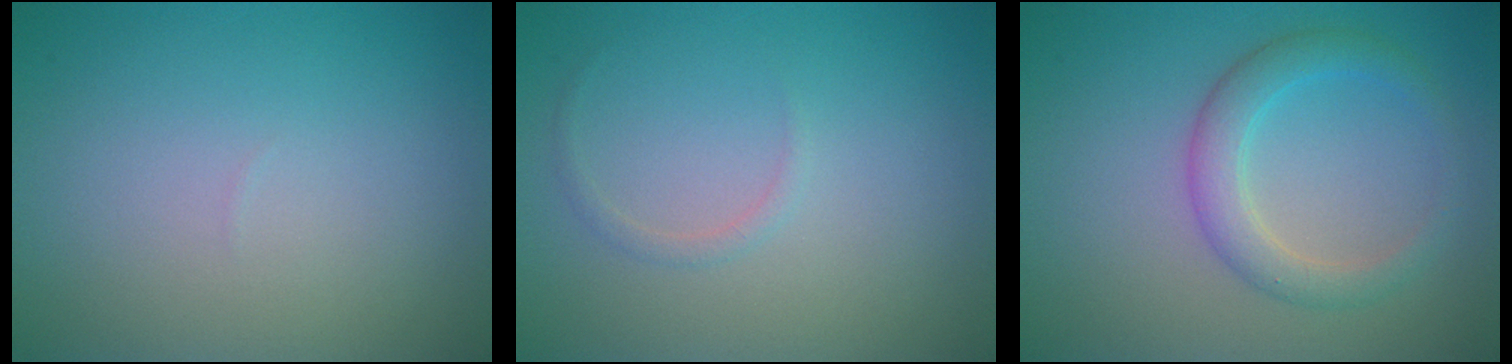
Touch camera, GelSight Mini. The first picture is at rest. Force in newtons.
{"total": 0.7, "press": 0.7, "slide": 0.1}
{"total": 3.1, "press": 3.1, "slide": 0.1}